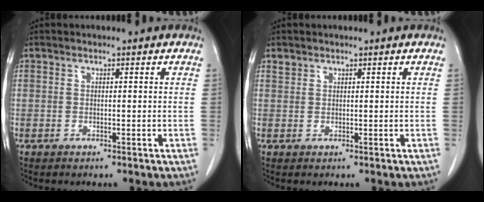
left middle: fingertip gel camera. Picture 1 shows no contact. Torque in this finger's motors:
{"motor_torque": [0.10, -0.10, 0.08, 0.00]}